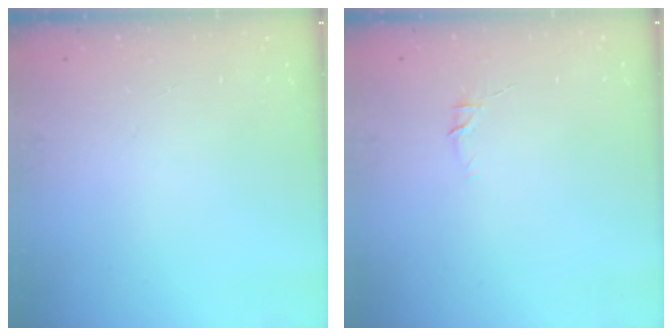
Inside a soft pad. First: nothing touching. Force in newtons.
{"total": 4.5, "press": 4.4, "slide": 1.0}